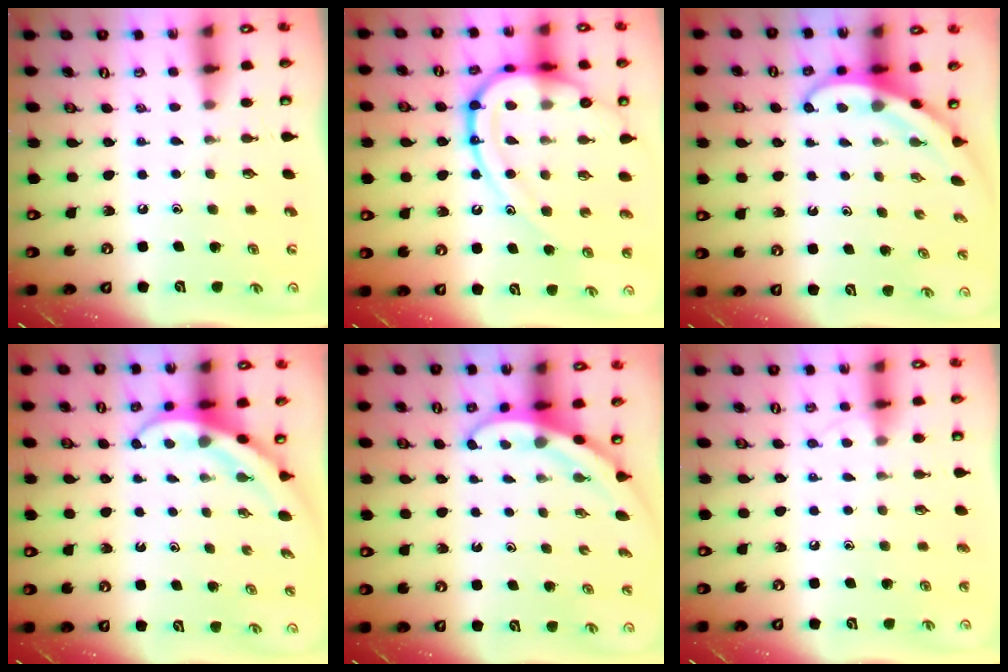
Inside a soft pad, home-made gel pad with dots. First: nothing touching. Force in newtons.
{"total": 20.4, "press": 20.3, "slide": 2.2}
{"total": 3.9, "press": 3.9, "slide": 0.3}
{"total": 4.0, "press": 4.0, "slide": 0.4}
{"total": 3.6, "press": 3.6, "slide": 0.1}
{"total": 4.2, "press": 4.2, "slide": 0.4}